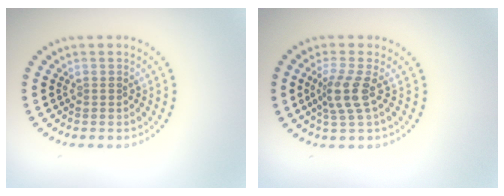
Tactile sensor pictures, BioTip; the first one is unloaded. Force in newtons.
{"total": 2.7, "press": 2.1, "slide": 1.8}